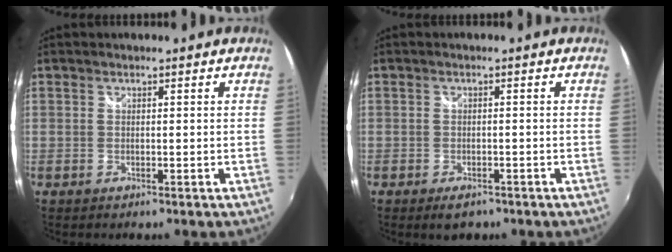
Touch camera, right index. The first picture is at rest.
{"total": 3.5, "force": [-2.4, 1.8, 1.7], "torque": [-0.037, -0.011, -0.036]}